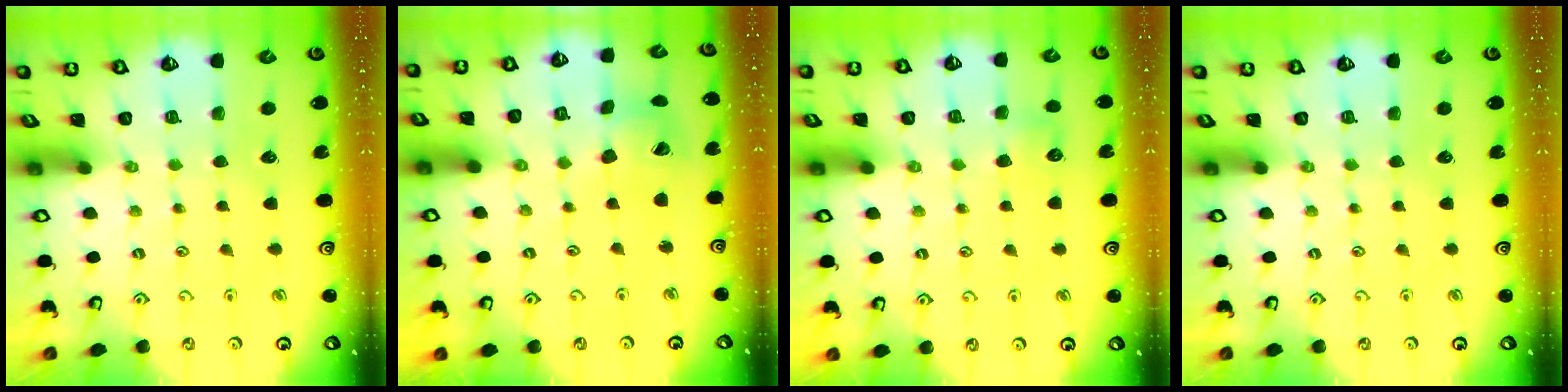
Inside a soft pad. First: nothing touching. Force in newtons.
{"total": 11.0, "press": 10.9, "slide": 1.5}
{"total": 5.8, "press": 5.8, "slide": 0.7}
{"total": 0.0}